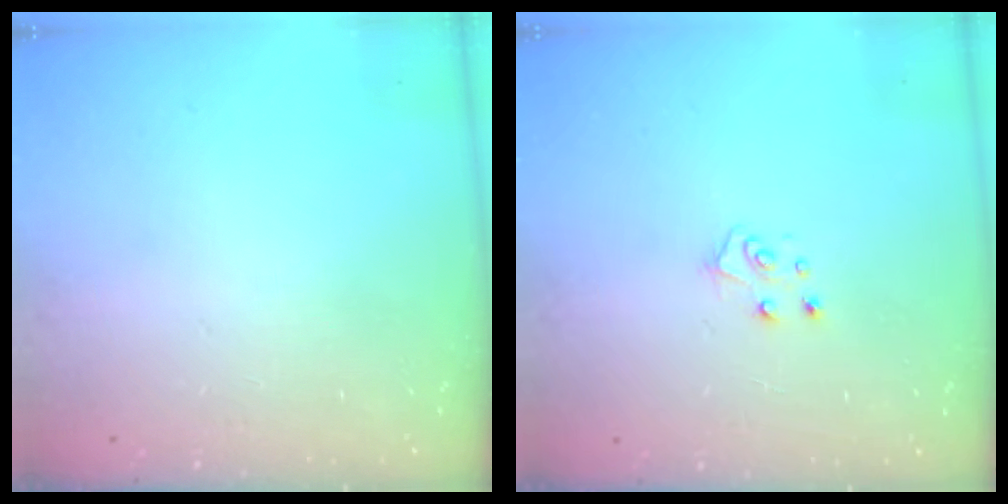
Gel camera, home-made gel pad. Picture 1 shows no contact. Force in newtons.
{"total": 5.1, "press": 5.1, "slide": 0.5}